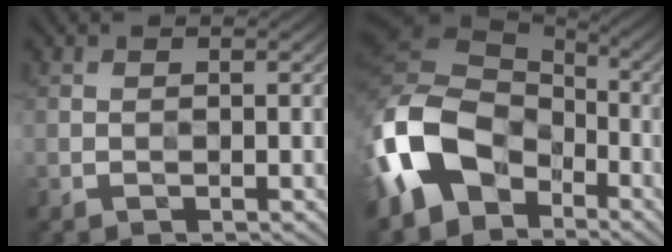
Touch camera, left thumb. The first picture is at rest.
{"total": 15.8, "force": [-5.5, 11.6, 9.3], "torque": [-0.244, -0.015, -0.115]}